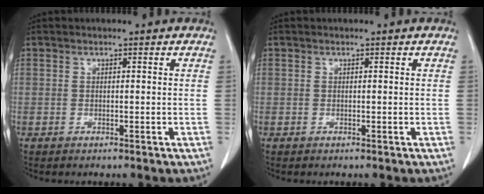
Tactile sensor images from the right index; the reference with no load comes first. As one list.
[{"total": 0.0}]